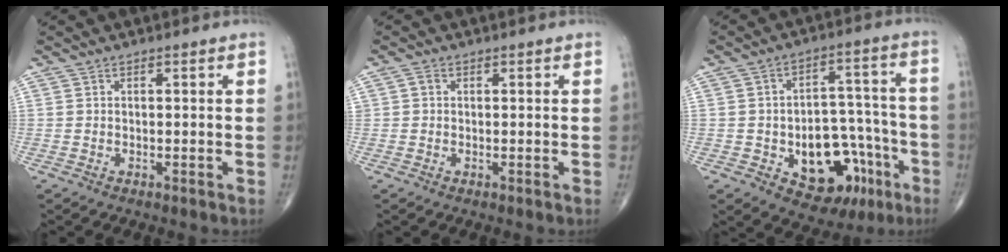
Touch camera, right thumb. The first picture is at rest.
{"total": 1.0, "force": [0.1, 0.9, 0.5], "torque": [-0.006, 0.003, 0.000]}
{"total": 16.4, "force": [-6.5, 10.2, 11.1], "torque": [-0.100, 0.054, -0.080]}